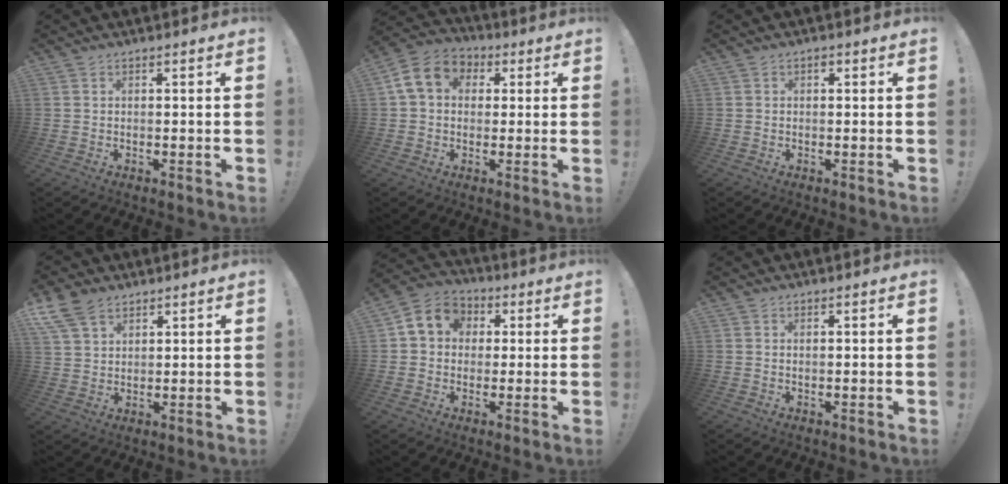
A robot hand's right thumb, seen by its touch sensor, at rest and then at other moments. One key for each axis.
{"total": 11.8, "fx": 3.1, "fy": 9.3, "fz": 6.6, "tx": -0.097, "ty": 0.007, "tz": 0.068}
{"total": 0.8, "fx": 0.2, "fy": 0.6, "fz": 0.5, "tx": -0.003, "ty": 0.000, "tz": 0.002}
{"total": 9.1, "fx": 6.0, "fy": 5.5, "fz": 4.1, "tx": -0.087, "ty": -0.024, "tz": 0.120}
{"total": 8.8, "fx": 1.8, "fy": 7.6, "fz": 3.9, "tx": -0.054, "ty": 0.002, "tz": 0.041}
{"total": 0.5, "fx": 0.4, "fy": 0.1, "fz": 0.3, "tx": -0.003, "ty": -0.001, "tz": 0.007}